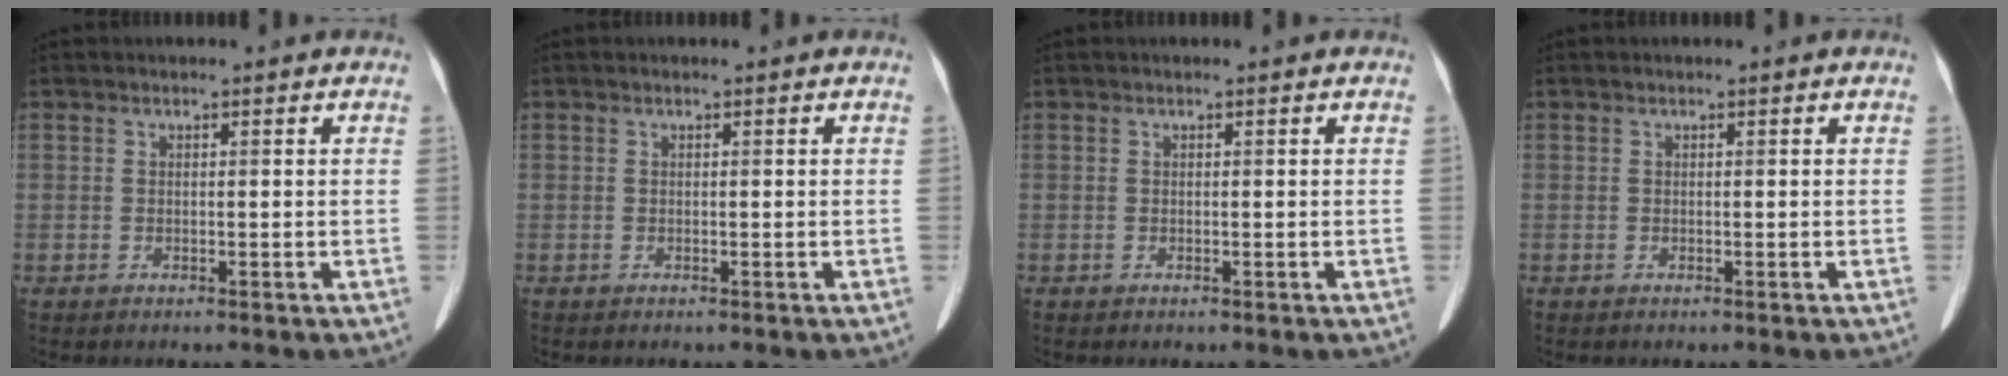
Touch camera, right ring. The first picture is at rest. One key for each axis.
{"total": 0.0}
{"total": 0.0}
{"total": 0.0}